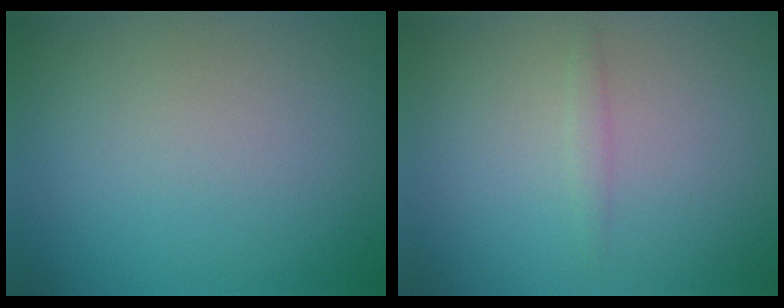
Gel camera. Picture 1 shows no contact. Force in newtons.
{"total": 0.8, "press": 0.8, "slide": 0.0}